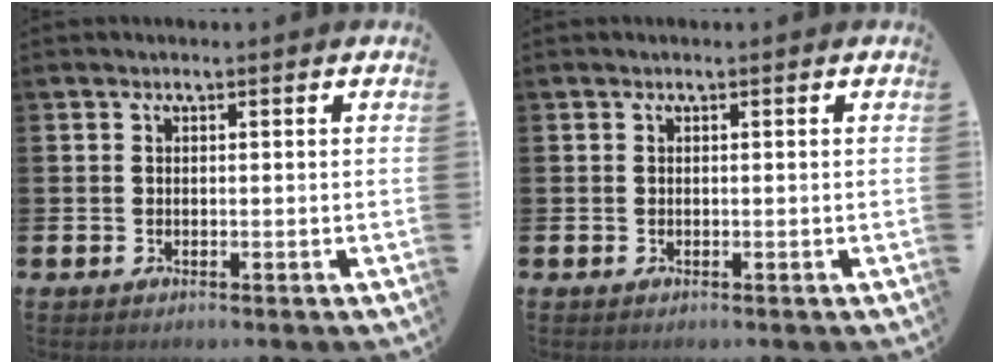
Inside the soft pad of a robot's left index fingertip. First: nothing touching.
{"total": 0.0}